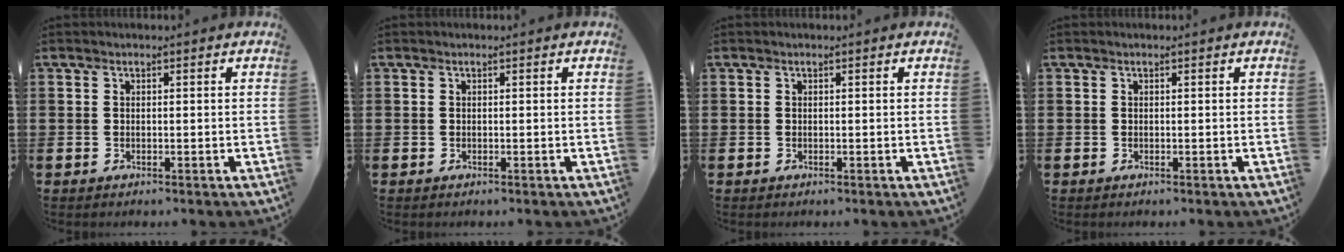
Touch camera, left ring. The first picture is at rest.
{"total": 0.0}
{"total": 0.0}
{"total": 0.0}